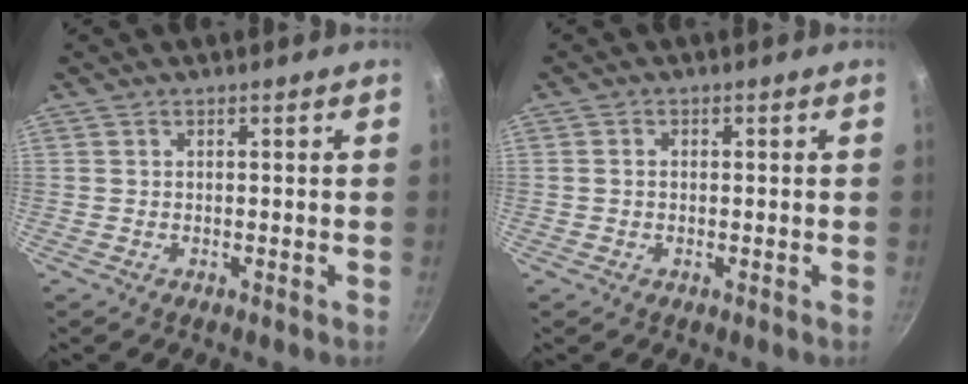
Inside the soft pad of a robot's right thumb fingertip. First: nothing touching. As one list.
[{"total": 1.1, "force": [-0.1, 0.9, 0.7], "torque": [-0.012, 0.005, -0.002]}]